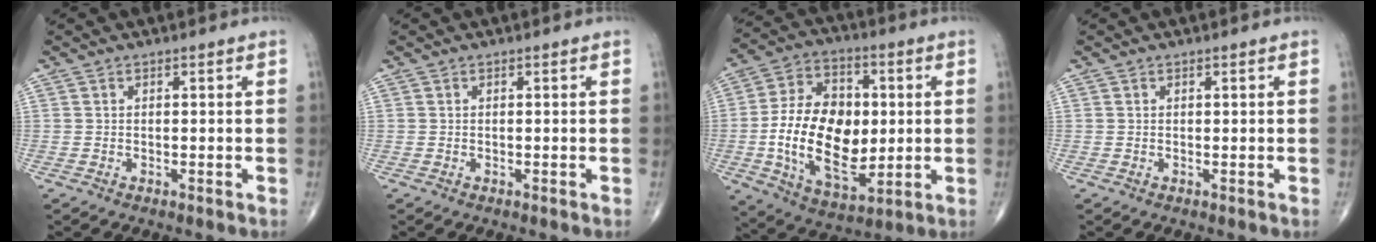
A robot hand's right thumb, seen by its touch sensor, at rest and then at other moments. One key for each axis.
{"total": 0.0}
{"total": 20.2, "fx": -0.8, "fy": 12.2, "fz": 16.0, "tx": -0.259, "ty": 0.003, "tz": -0.005}
{"total": 0.0}